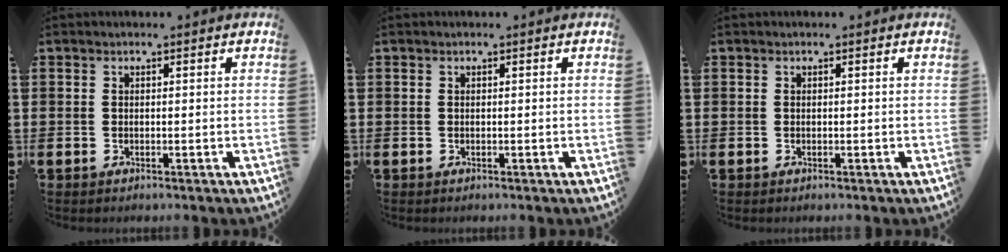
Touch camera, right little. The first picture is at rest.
{"total": 0.0}
{"total": 0.0}